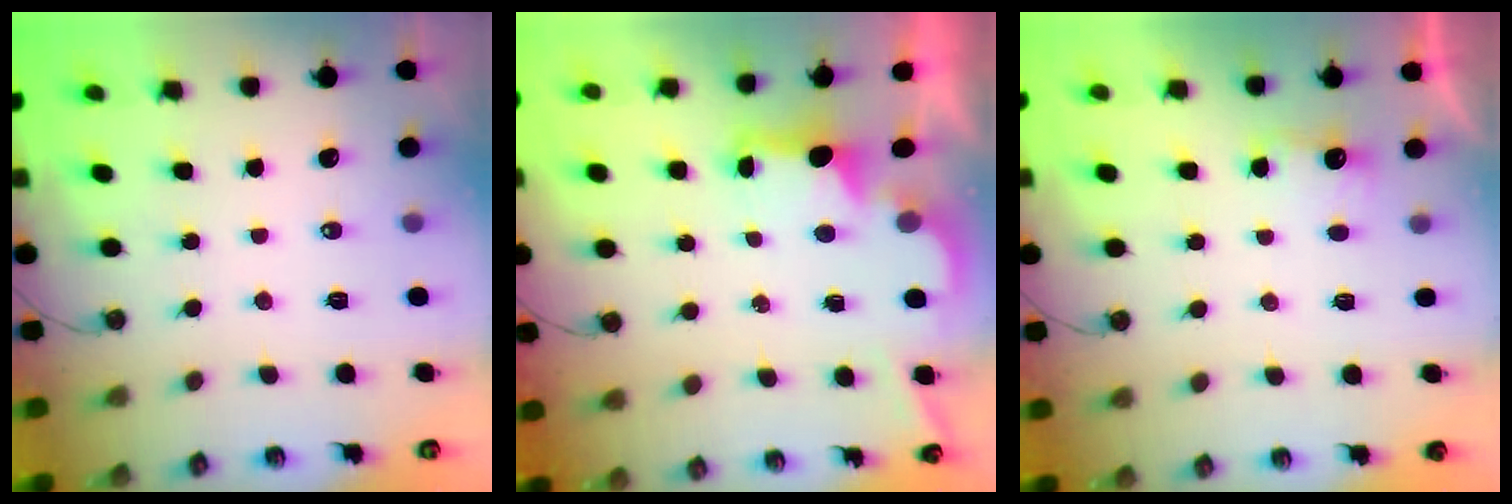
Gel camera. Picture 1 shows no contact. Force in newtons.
{"total": 2.5, "press": 2.4, "slide": 0.7}
{"total": 3.1, "press": 2.9, "slide": 0.8}